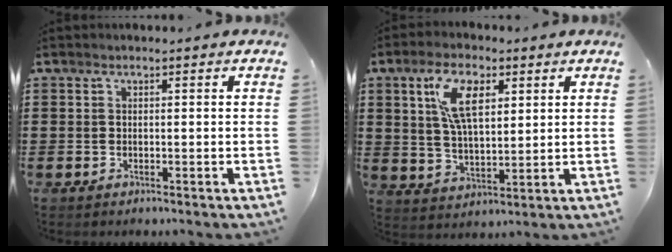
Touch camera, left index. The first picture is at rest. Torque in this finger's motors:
{"motor_torque": [1.16, 0.97, 0.76, 0.21]}